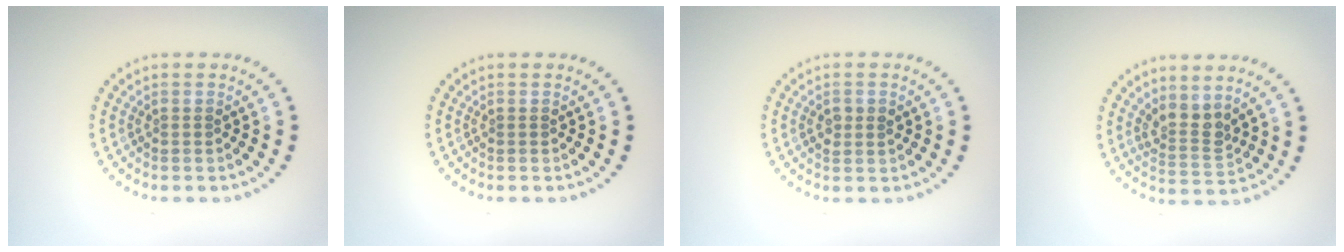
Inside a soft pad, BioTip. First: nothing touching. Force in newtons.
{"total": 0.0}
{"total": 1.4, "press": 1.4, "slide": 0.3}
{"total": 2.6, "press": 1.9, "slide": 1.8}